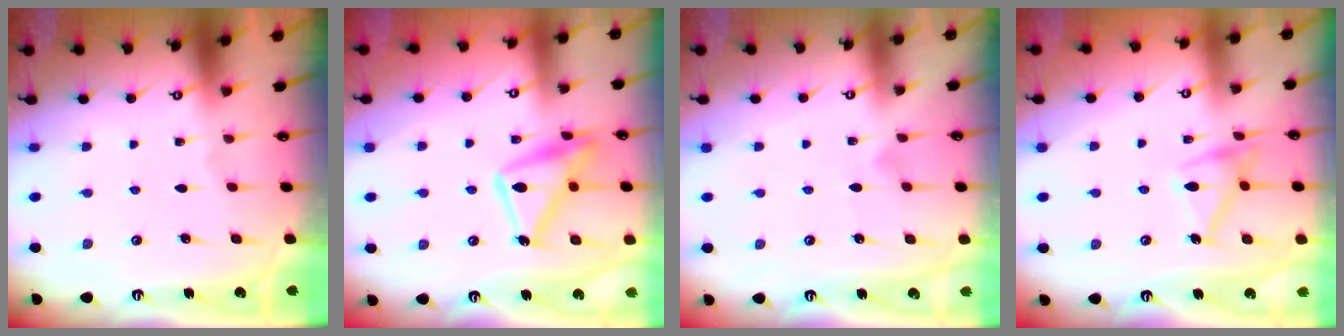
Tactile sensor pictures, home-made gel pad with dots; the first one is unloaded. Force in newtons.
{"total": 15.8, "press": 15.7, "slide": 1.3}
{"total": 3.8, "press": 3.8, "slide": 0.2}
{"total": 14.5, "press": 14.5, "slide": 0.6}